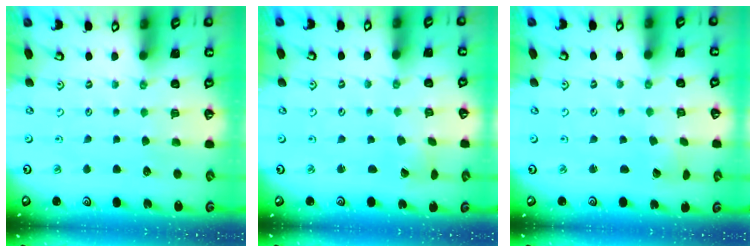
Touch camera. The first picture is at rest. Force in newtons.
{"total": 0.8, "press": 0.8, "slide": 0.1}
{"total": 2.1, "press": 2.1, "slide": 0.2}